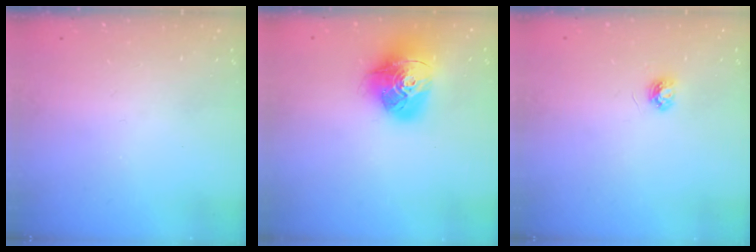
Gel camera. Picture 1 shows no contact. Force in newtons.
{"total": 17.1, "press": 17.0, "slide": 2.2}
{"total": 3.9, "press": 3.9, "slide": 0.4}